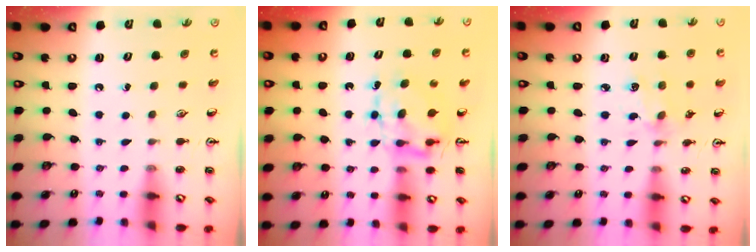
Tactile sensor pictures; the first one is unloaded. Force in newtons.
{"total": 7.0, "press": 6.9, "slide": 0.7}
{"total": 4.5, "press": 4.5, "slide": 0.3}